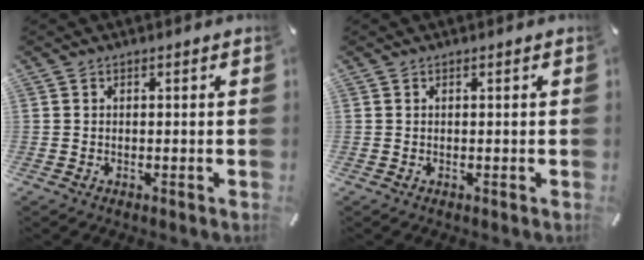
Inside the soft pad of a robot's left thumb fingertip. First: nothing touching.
{"total": 0.0}